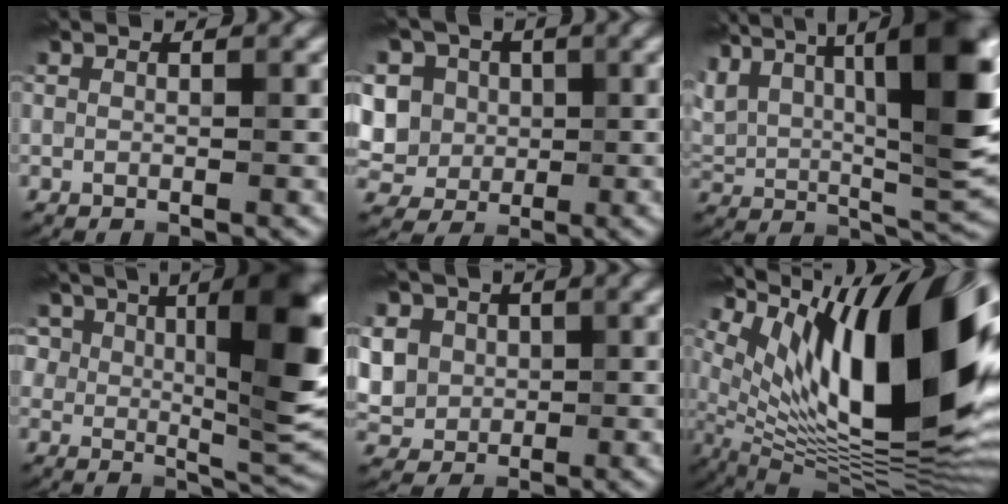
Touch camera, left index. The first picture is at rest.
{"total": 11.6, "force": [3.1, 9.9, 5.2], "torque": [-0.129, 0.037, 0.031]}
{"total": 13.5, "force": [5.7, 5.3, 11.0], "torque": [-0.188, 0.012, 0.099]}
{"total": 12.3, "force": [4.1, 4.7, 10.6], "torque": [-0.141, 0.004, 0.065]}
{"total": 8.5, "force": [2.3, 7.2, 3.9], "torque": [-0.086, 0.025, 0.024]}
{"total": 17.4, "force": [6.4, 6.2, 15.0], "torque": [-0.227, 0.007, 0.111]}